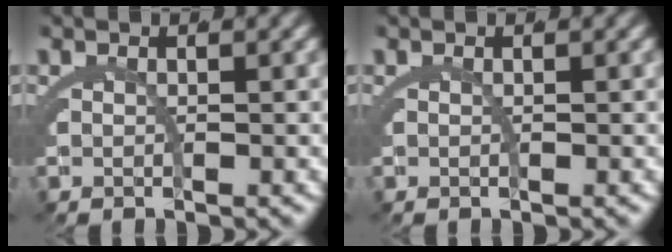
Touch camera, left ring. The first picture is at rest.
{"total": 0.0}